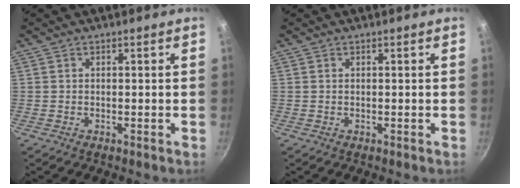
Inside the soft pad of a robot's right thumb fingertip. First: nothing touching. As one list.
[{"total": 0.0}]